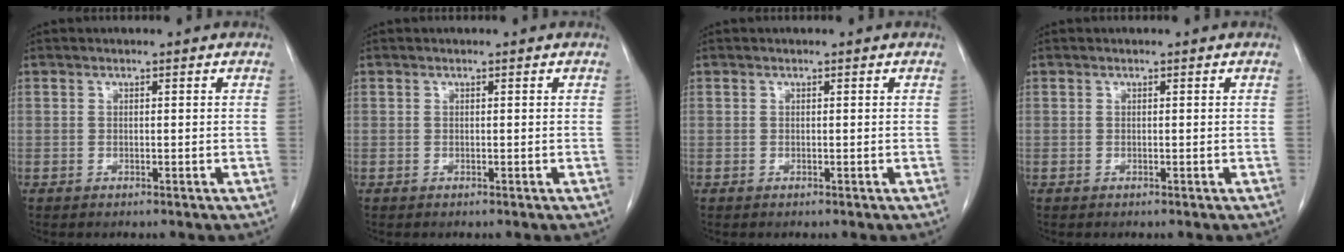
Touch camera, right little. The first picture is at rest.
{"total": 0.0}
{"total": 0.0}
{"total": 0.0}